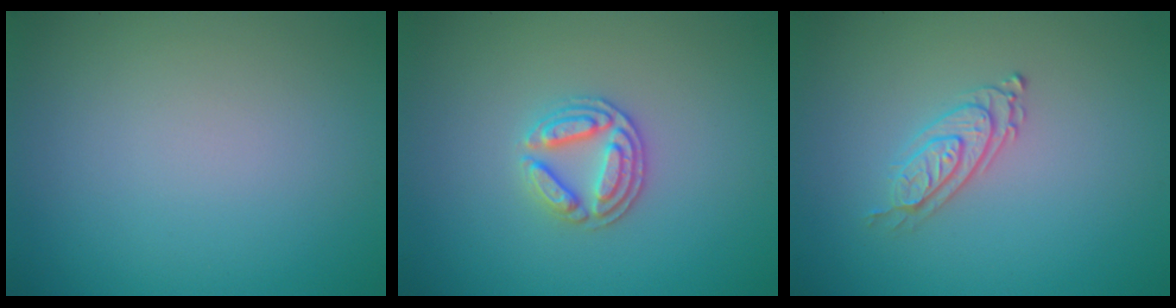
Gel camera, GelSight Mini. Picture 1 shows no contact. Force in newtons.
{"total": 3.1, "press": 2.9, "slide": 1.1}
{"total": 2.4, "press": 2.0, "slide": 1.4}